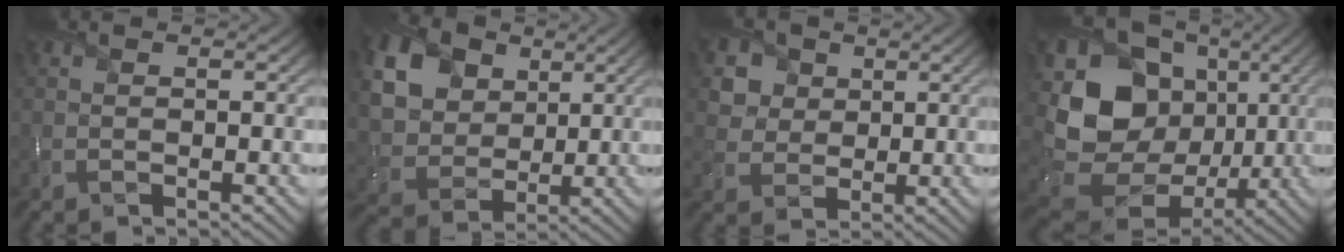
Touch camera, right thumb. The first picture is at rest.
{"total": 18.8, "force": [7.9, 14.3, 9.4], "torque": [-0.277, 0.025, 0.166]}
{"total": 5.9, "force": [2.6, 4.8, 2.0], "torque": [-0.080, -0.006, 0.044]}
{"total": 16.8, "force": [1.2, 13.9, 9.4], "torque": [-0.223, -0.021, 0.028]}